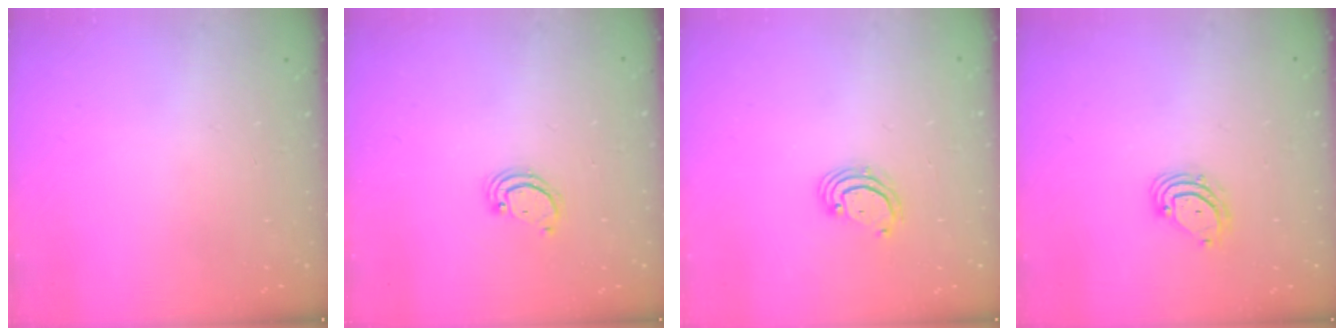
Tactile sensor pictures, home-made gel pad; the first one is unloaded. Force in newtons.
{"total": 1.7, "press": 1.7, "slide": 0.1}
{"total": 3.2, "press": 3.2, "slide": 0.3}
{"total": 4.7, "press": 4.7, "slide": 0.6}